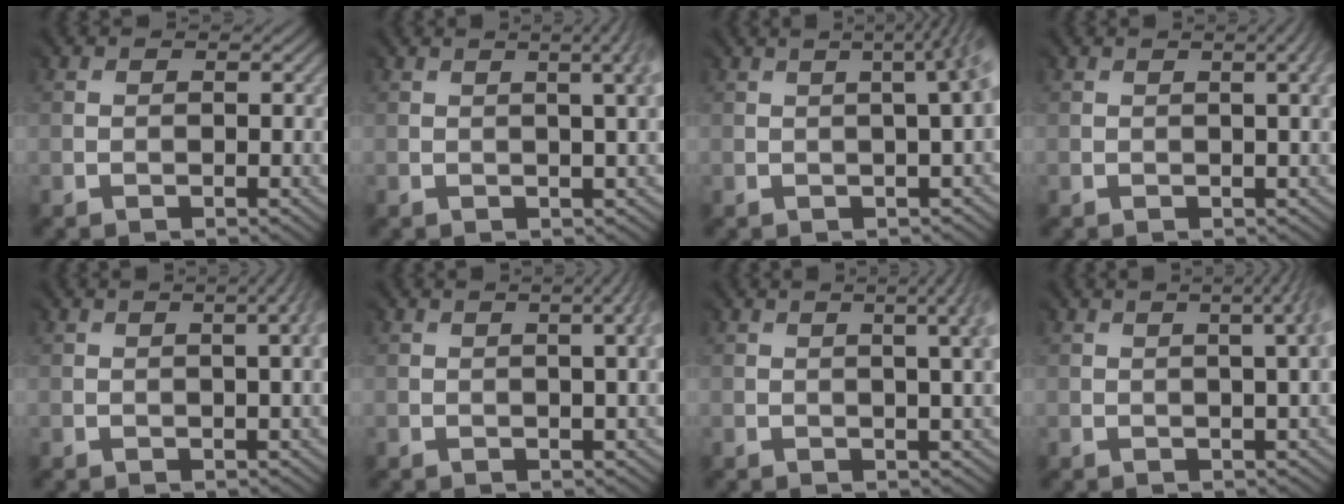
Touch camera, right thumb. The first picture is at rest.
{"total": 4.7, "force": [1.7, 1.5, 4.1], "torque": [-0.018, 0.027, 0.000]}
{"total": 5.9, "force": [0.9, 1.8, 5.5], "torque": [-0.027, 0.046, -0.010]}
{"total": 2.4, "force": [0.7, 0.4, 2.2], "torque": [-0.012, 0.011, 0.007]}
{"total": 2.8, "force": [0.8, 0.7, 2.6], "torque": [-0.010, 0.015, -0.001]}
{"total": 3.3, "force": [1.0, 0.9, 3.0], "torque": [-0.012, 0.017, 0.000]}
{"total": 5.2, "force": [1.8, 1.7, 4.6], "torque": [-0.022, 0.028, 0.001]}
{"total": 4.2, "force": [1.5, 1.3, 3.7], "torque": [-0.019, 0.031, -0.002]}